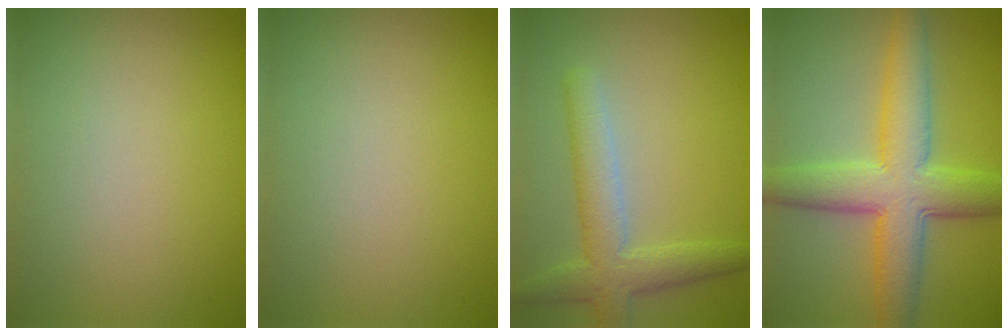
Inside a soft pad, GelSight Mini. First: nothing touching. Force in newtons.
{"total": 0.0}
{"total": 4.4, "press": 4.4, "slide": 0.2}
{"total": 7.9, "press": 7.9, "slide": 0.2}